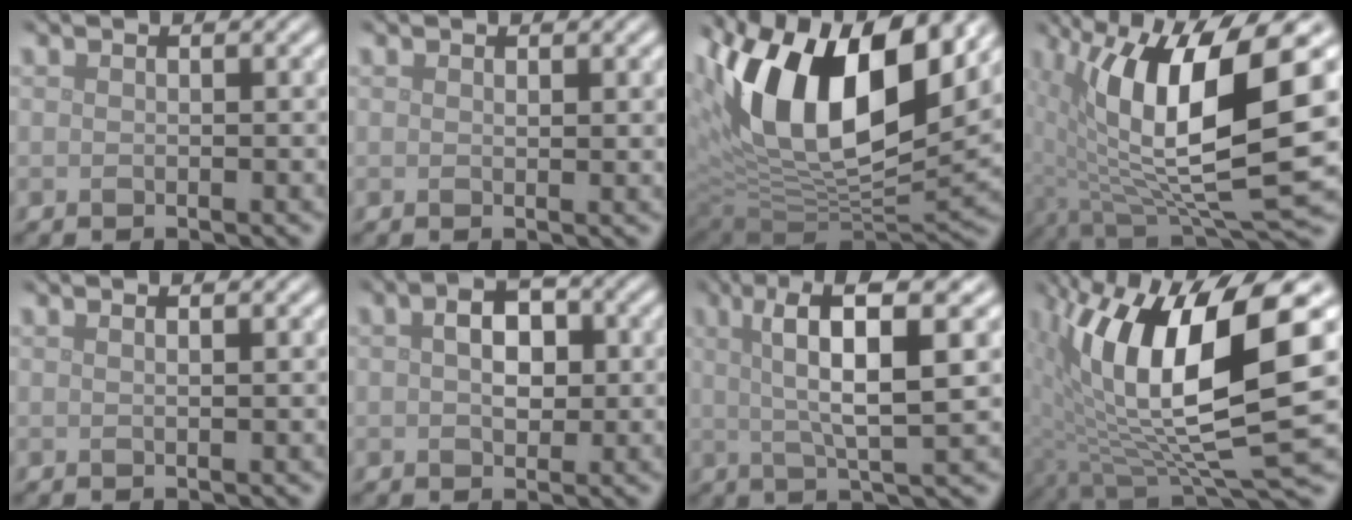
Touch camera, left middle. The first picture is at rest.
{"total": 0.5, "force": [0.3, 0.1, 0.4], "torque": [-0.004, -0.003, 0.006]}
{"total": 16.2, "force": [6.3, 8.2, 12.5], "torque": [-0.220, 0.015, 0.107]}
{"total": 13.7, "force": [1.8, 5.3, 12.5], "torque": [-0.234, -0.025, 0.038]}
{"total": 1.0, "force": [0.5, 0.4, 0.7], "torque": [-0.002, -0.001, -0.001]}
{"total": 3.4, "force": [0.5, 2.1, 2.6], "torque": [-0.045, 0.005, 0.004]}
{"total": 7.8, "force": [2.7, 1.5, 7.1], "torque": [-0.110, 0.011, 0.040]}
{"total": 14.1, "force": [2.9, 4.9, 12.9], "torque": [-0.240, -0.007, 0.057]}